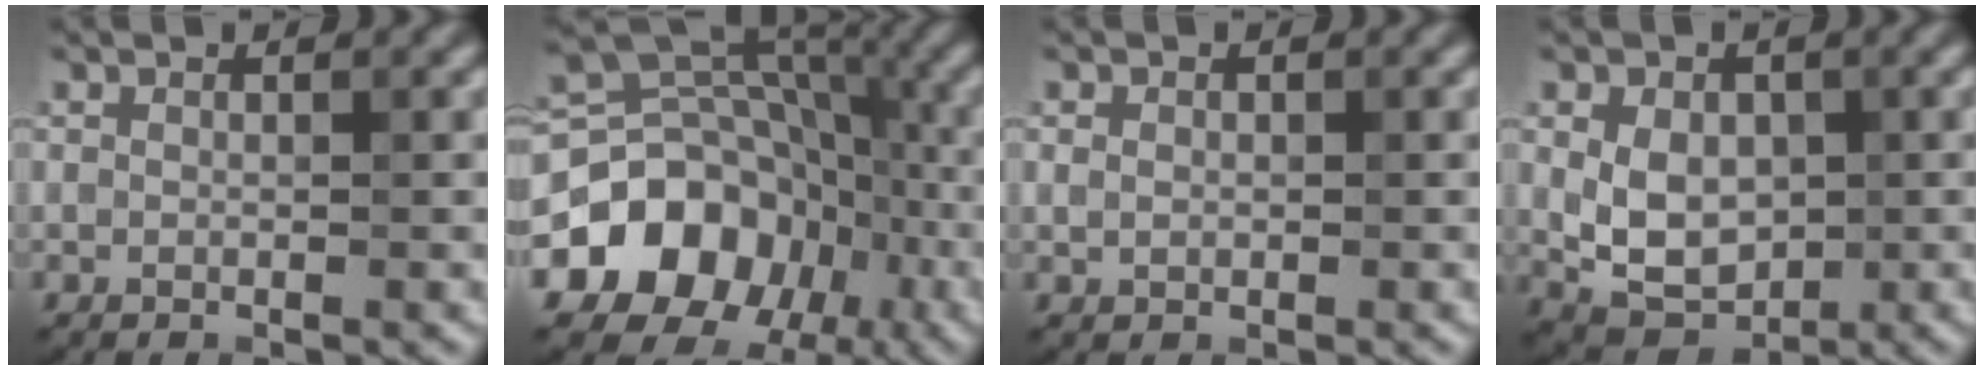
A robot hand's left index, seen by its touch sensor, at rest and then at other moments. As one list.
[{"total": 18.1, "force": [-7.3, 15.0, 7.0], "torque": [-0.137, -0.015, -0.135]}, {"total": 1.0, "force": [0.2, 0.7, 0.6], "torque": [-0.014, 0.003, 0.003]}, {"total": 5.1, "force": [0.1, 3.5, 3.7], "torque": [-0.069, -0.001, 0.003]}]